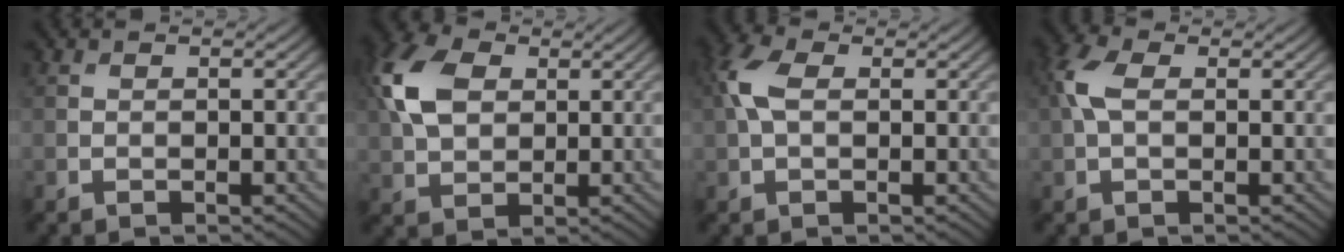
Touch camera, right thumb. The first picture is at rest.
{"total": 8.5, "force": [2.2, 5.8, 5.9], "torque": [-0.163, 0.017, 0.038]}
{"total": 4.4, "force": [0.8, 2.5, 3.5], "torque": [-0.094, 0.012, 0.009]}
{"total": 3.9, "force": [0.7, 2.2, 3.1], "torque": [-0.085, 0.011, 0.006]}